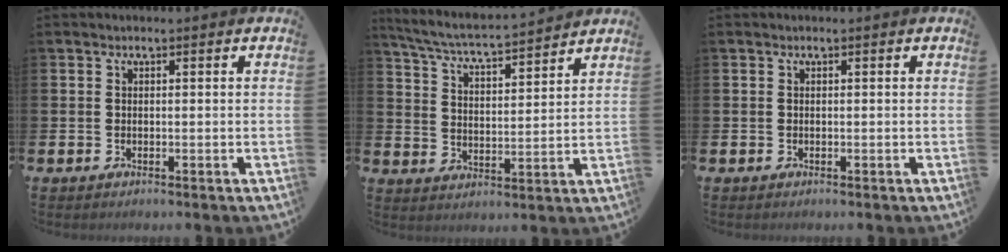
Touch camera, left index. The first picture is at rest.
{"total": 5.4, "force": [5.2, 0.2, 1.4], "torque": [-0.055, -0.040, 0.086]}
{"total": 0.0}